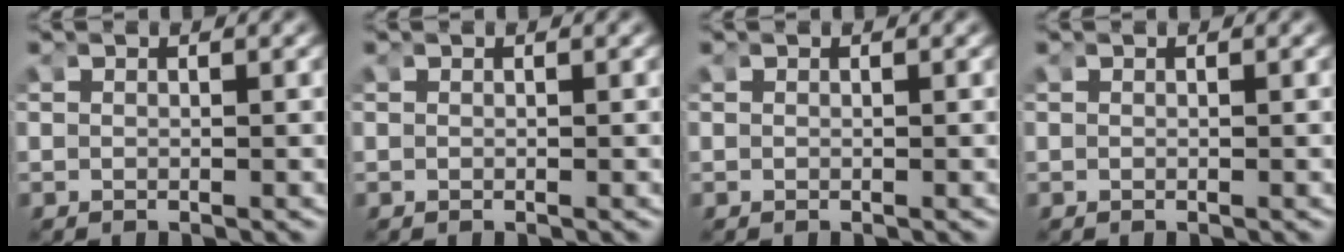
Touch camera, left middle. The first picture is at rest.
{"total": 0.0}
{"total": 0.0}
{"total": 0.0}